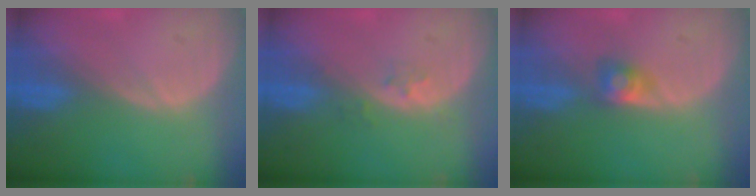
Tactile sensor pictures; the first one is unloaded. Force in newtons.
{"total": 1.9, "press": 1.4, "slide": 1.2}
{"total": 2.7, "press": 2.5, "slide": 1.0}